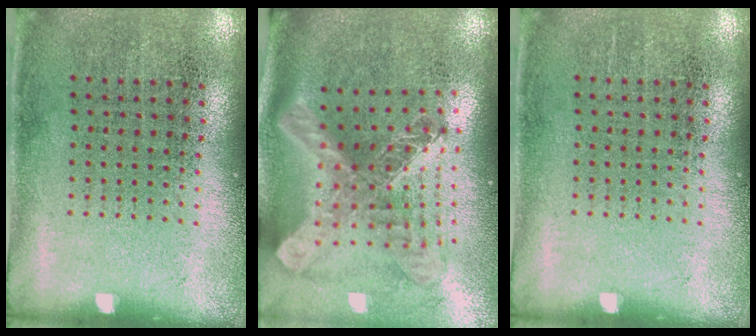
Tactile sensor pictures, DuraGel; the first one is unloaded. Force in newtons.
{"total": 2.8, "press": 2.0, "slide": 2.0}
{"total": 0.0}